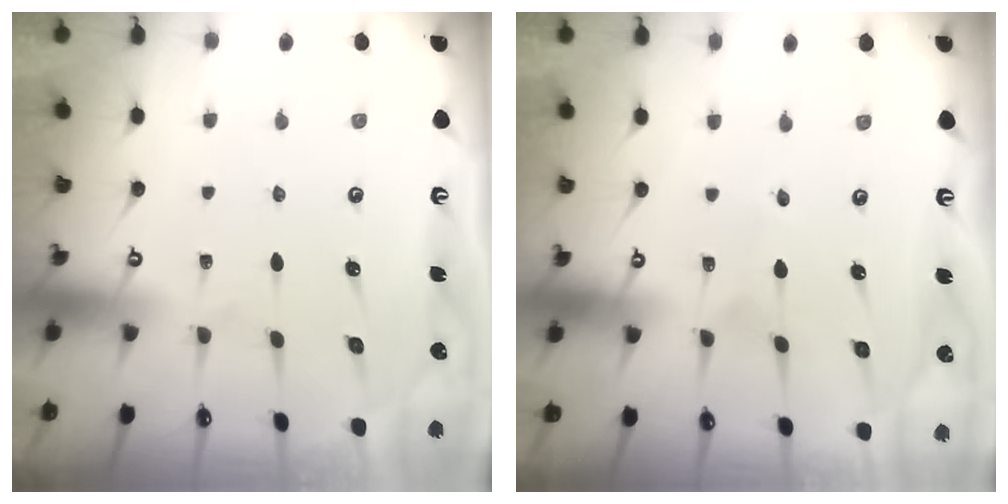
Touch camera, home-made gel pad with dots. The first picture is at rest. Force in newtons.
{"total": 1.1, "press": 1.1, "slide": 0.1}